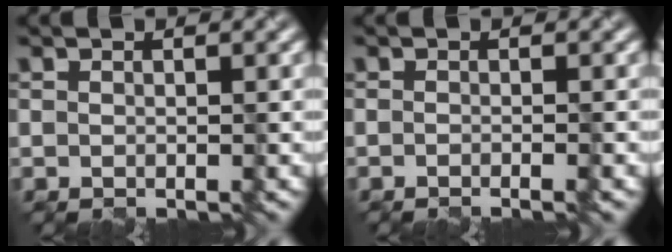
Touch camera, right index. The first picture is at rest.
{"total": 1.9, "force": [-0.6, 0.9, 1.6], "torque": [0.003, -0.002, -0.017]}